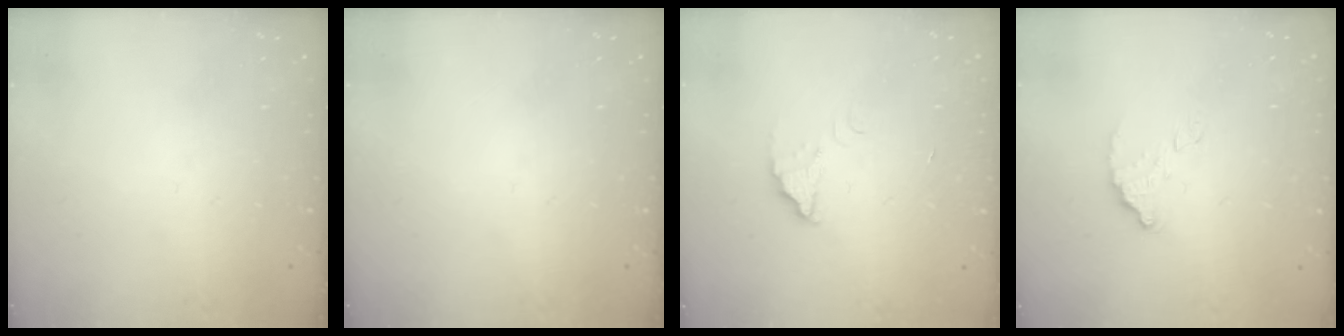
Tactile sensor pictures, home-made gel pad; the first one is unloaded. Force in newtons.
{"total": 0.0}
{"total": 2.1, "press": 2.1, "slide": 0.1}
{"total": 4.3, "press": 4.3, "slide": 0.1}